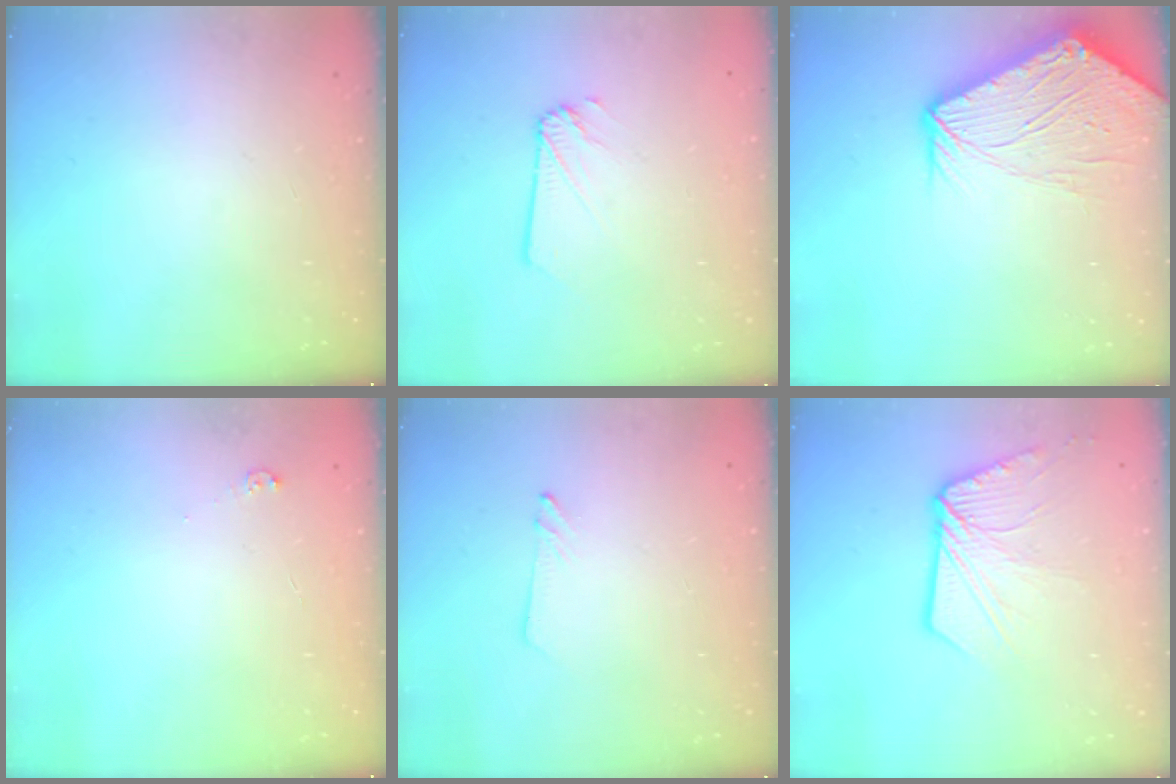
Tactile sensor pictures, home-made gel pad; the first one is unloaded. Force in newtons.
{"total": 1.8, "press": 1.8, "slide": 0.2}
{"total": 9.0, "press": 8.8, "slide": 1.6}
{"total": 3.0, "press": 3.0, "slide": 0.4}
{"total": 1.3, "press": 1.3, "slide": 0.1}
{"total": 10.5, "press": 10.5, "slide": 1.2}